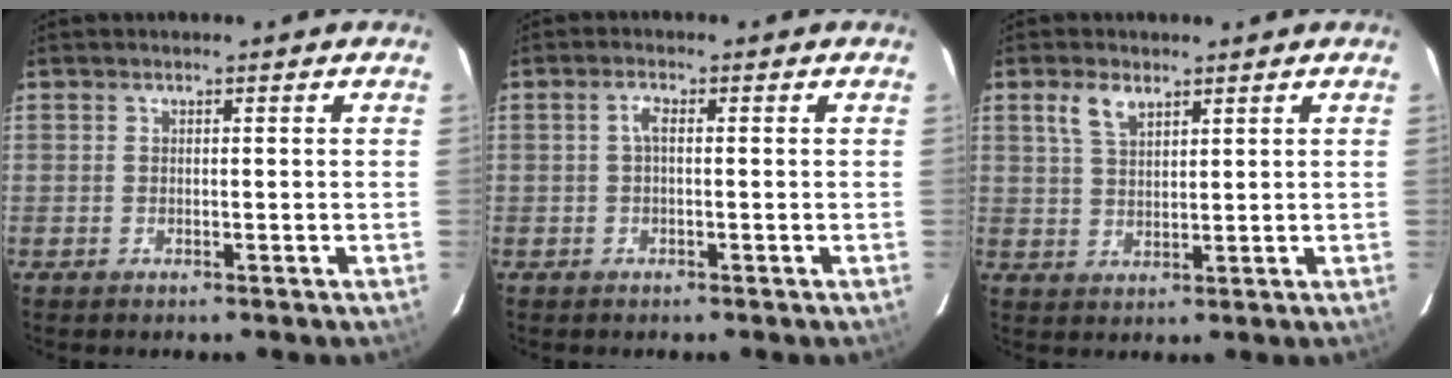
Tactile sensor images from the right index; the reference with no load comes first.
{"total": 1.7, "force": [-0.1, 0.5, 1.6], "torque": [-0.033, 0.008, -0.003]}
{"total": 4.5, "force": [2.8, 2.3, 2.7], "torque": [-0.054, 0.008, 0.056]}